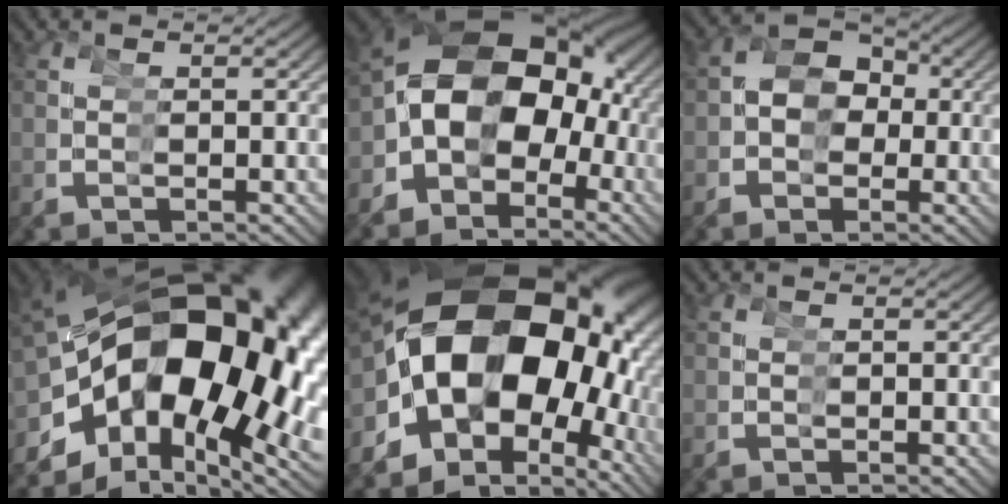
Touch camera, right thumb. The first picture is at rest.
{"total": 13.6, "force": [1.2, 10.0, 9.1], "torque": [-0.136, 0.005, 0.010]}
{"total": 8.9, "force": [-0.9, 7.6, 4.6], "torque": [-0.084, -0.005, -0.016]}
{"total": 23.6, "force": [2.6, 14.6, 18.4], "torque": [-0.272, 0.004, 0.043]}
{"total": 22.7, "force": [3.4, 15.2, 16.6], "torque": [-0.280, -0.001, 0.054]}
{"total": 0.0}